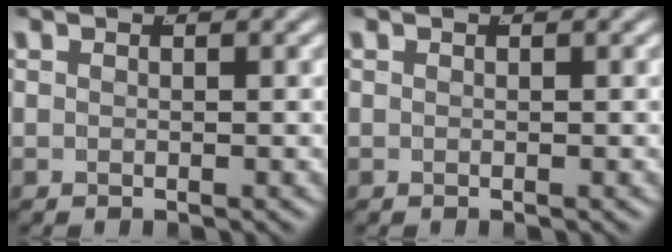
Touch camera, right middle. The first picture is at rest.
{"total": 0.0}